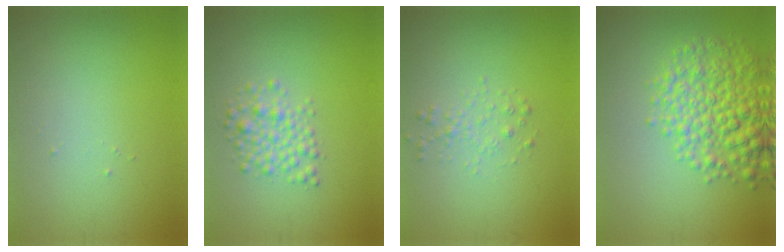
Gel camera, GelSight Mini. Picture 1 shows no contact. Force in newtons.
{"total": 2.7, "press": 2.7, "slide": 0.1}
{"total": 1.2, "press": 1.2, "slide": 0.0}
{"total": 6.4, "press": 6.4, "slide": 0.2}